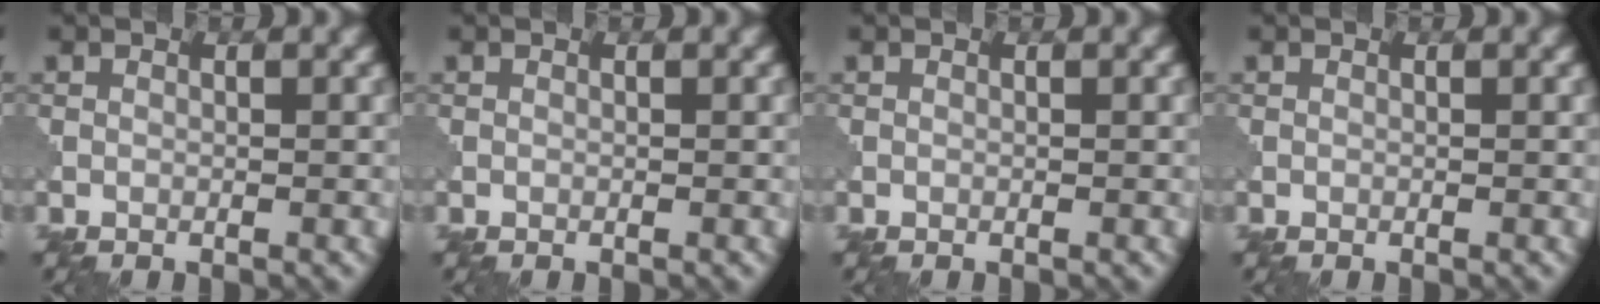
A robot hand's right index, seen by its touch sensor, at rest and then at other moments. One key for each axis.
{"total": 0.0}
{"total": 0.0}
{"total": 0.0}